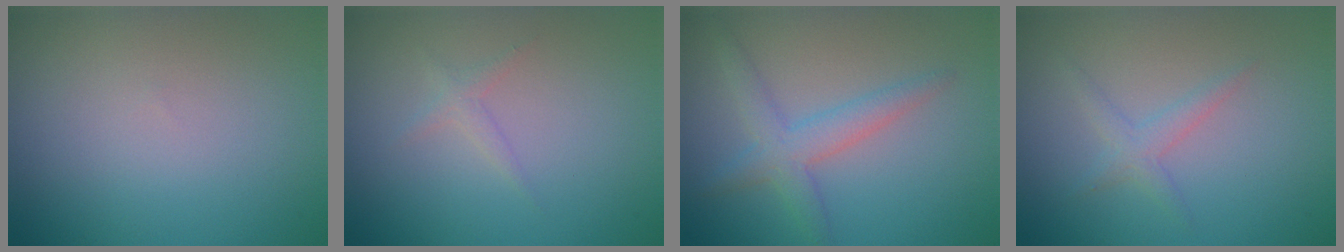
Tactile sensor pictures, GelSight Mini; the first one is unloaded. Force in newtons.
{"total": 0.9, "press": 0.9, "slide": 0.0}
{"total": 2.9, "press": 2.9, "slide": 0.1}
{"total": 1.4, "press": 1.4, "slide": 0.1}